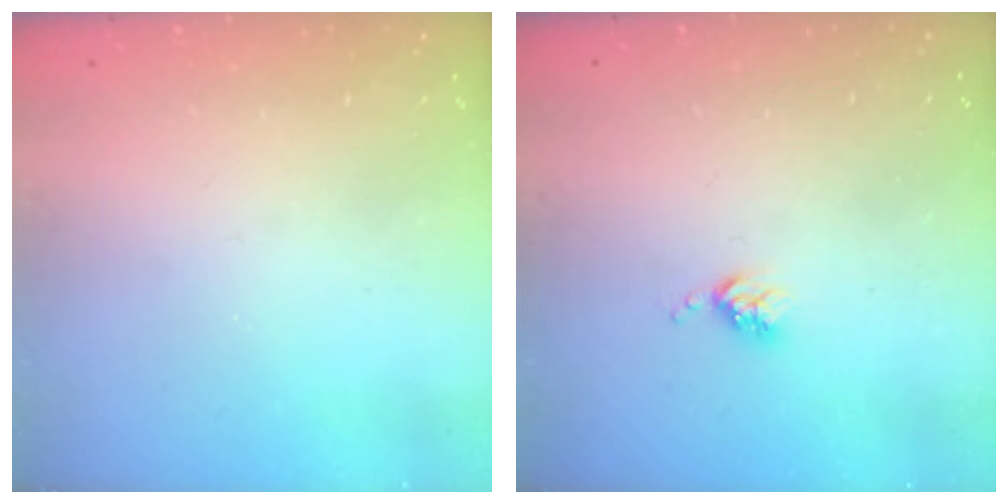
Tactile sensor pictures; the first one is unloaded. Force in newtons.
{"total": 4.6, "press": 4.5, "slide": 0.6}